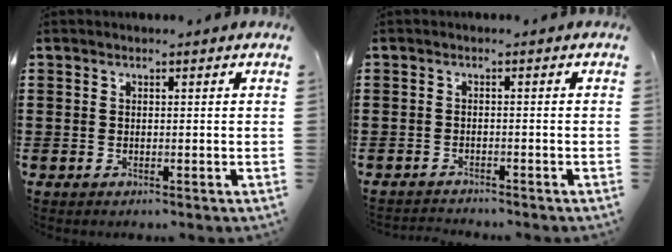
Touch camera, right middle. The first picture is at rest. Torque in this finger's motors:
{"motor_torque": [0.03, -0.01, -0.01, 0.03]}